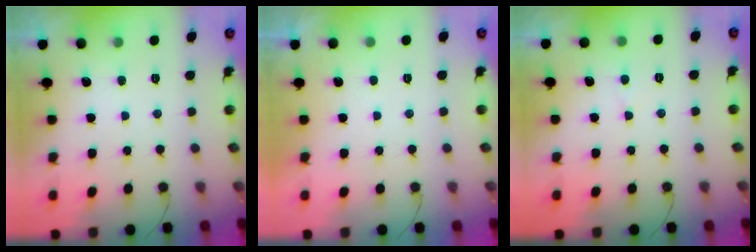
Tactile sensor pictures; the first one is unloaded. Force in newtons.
{"total": 2.3, "press": 2.3, "slide": 0.4}
{"total": 2.9, "press": 2.9, "slide": 0.4}